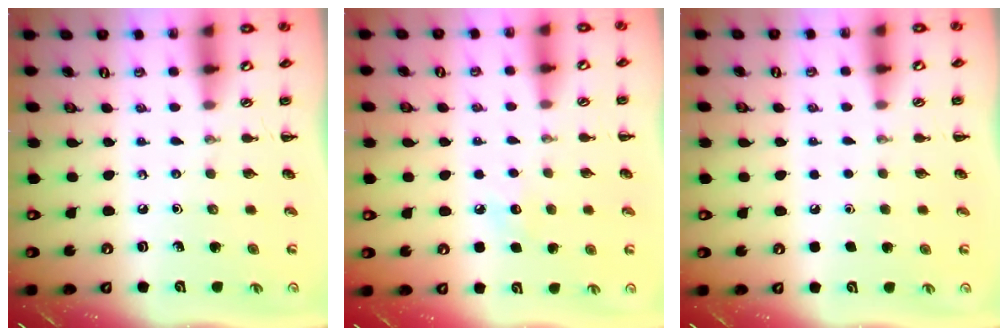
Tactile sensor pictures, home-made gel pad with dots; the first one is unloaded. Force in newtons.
{"total": 5.8, "press": 5.6, "slide": 1.4}
{"total": 1.6, "press": 1.5, "slide": 0.1}